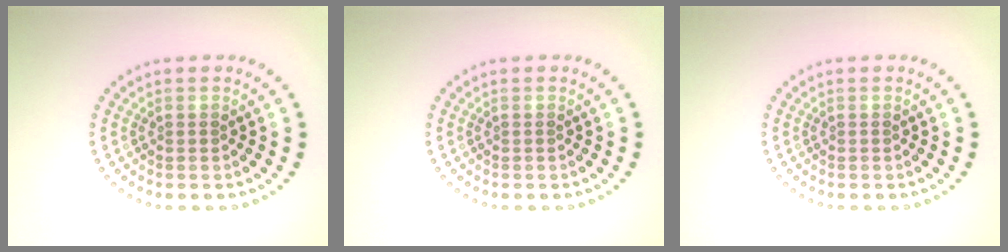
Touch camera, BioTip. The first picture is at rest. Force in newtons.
{"total": 0.0}
{"total": 0.0}